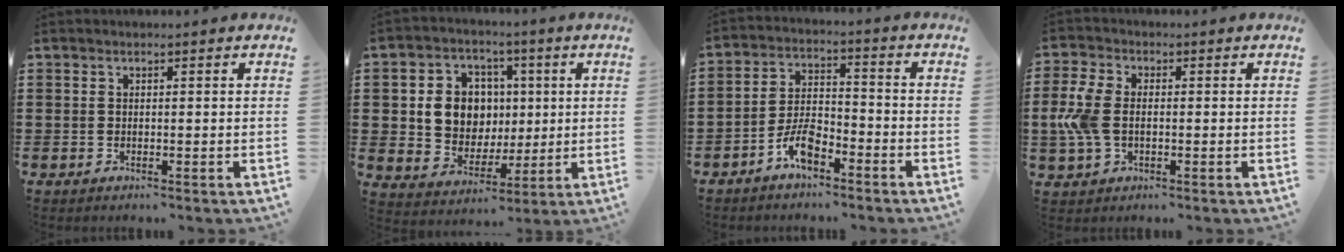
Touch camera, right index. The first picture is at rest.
{"total": 8.4, "force": [1.1, 7.6, 3.4], "torque": [-0.084, 0.016, 0.022]}
{"total": 6.0, "force": [-4.0, 2.6, 3.7], "torque": [-0.089, 0.010, -0.081]}
{"total": 5.6, "force": [-0.5, 3.5, 4.4], "torque": [-0.122, -0.002, -0.019]}